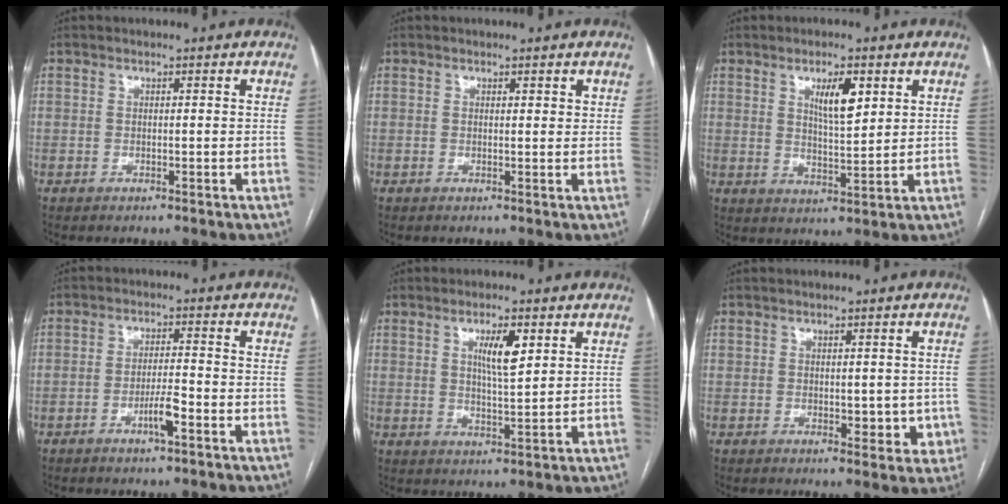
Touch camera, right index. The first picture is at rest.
{"total": 1.1, "force": [0.8, 0.4, 0.7], "torque": [-0.008, 0.001, 0.008]}
{"total": 6.2, "force": [2.8, 1.5, 5.3], "torque": [-0.093, -0.002, 0.050]}
{"total": 4.1, "force": [-2.1, 0.5, 3.6], "torque": [-0.064, -0.001, -0.038]}
{"total": 5.5, "force": [2.2, 0.9, 4.9], "torque": [-0.087, -0.002, 0.040]}
{"total": 2.8, "force": [0.1, 1.9, 2.1], "torque": [-0.023, 0.004, 0.009]}